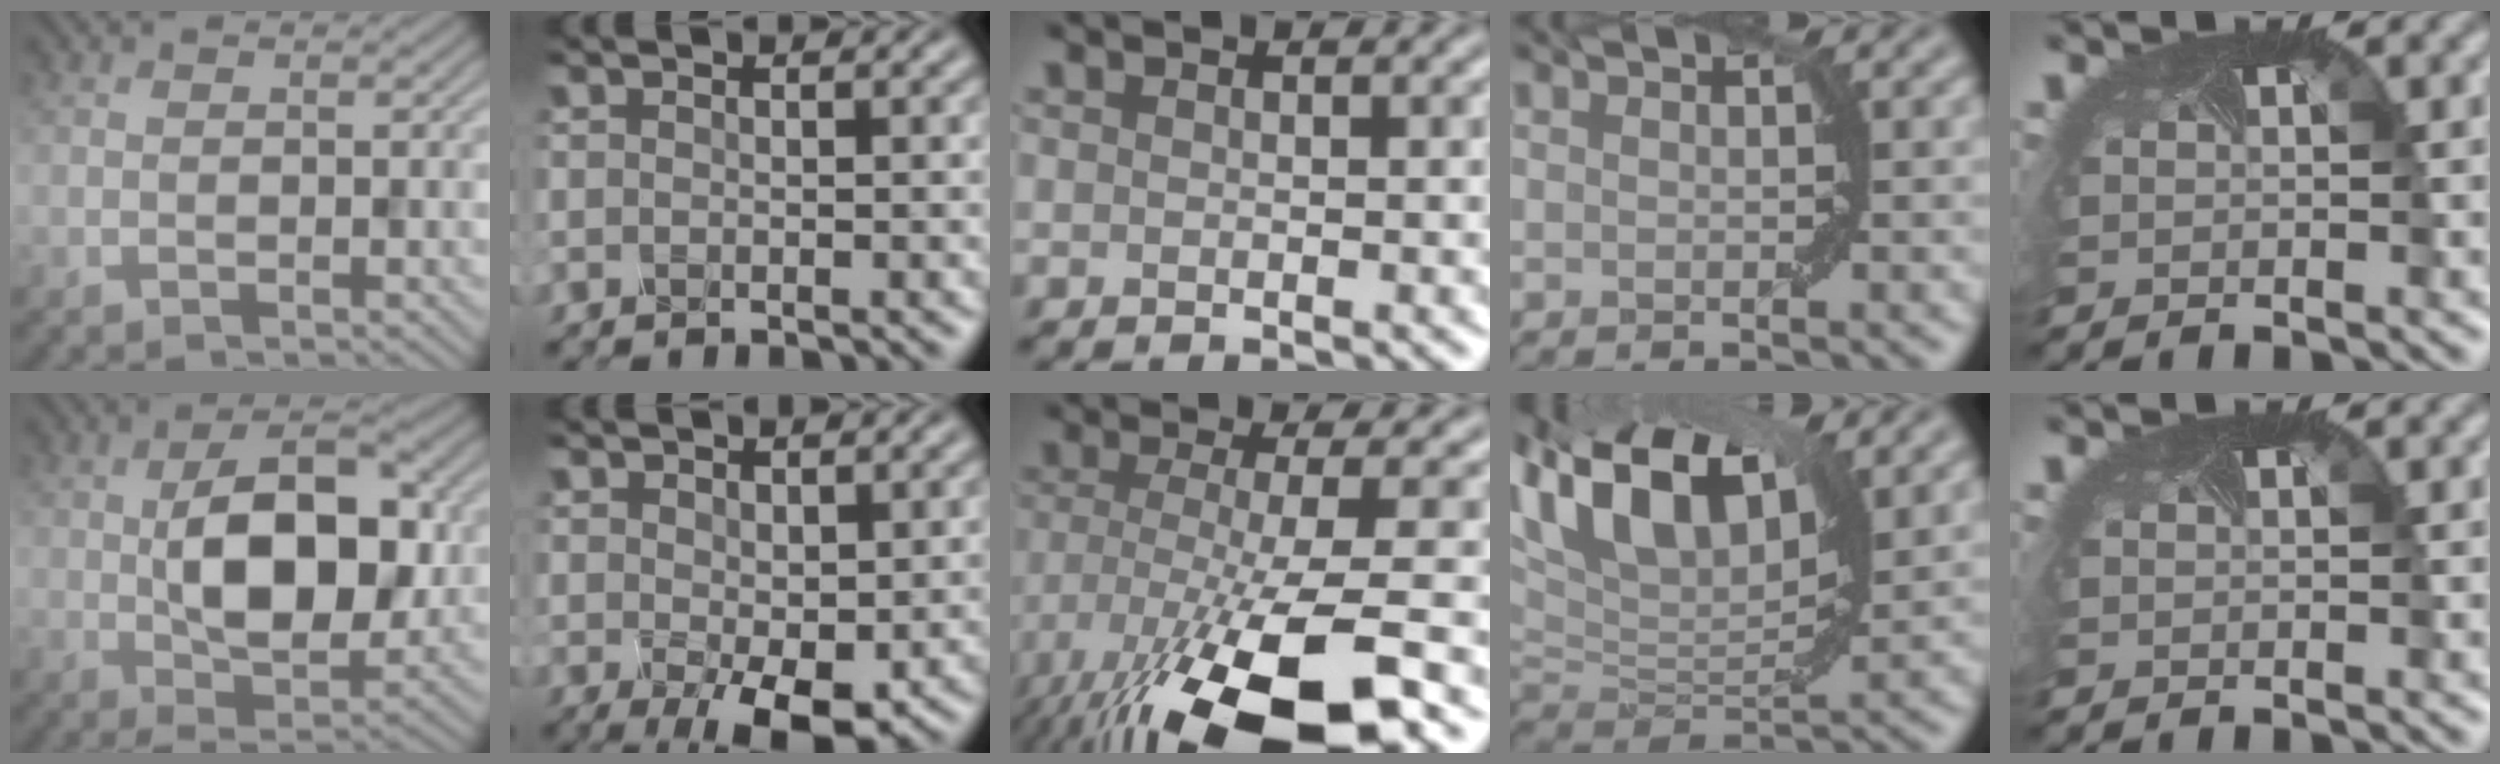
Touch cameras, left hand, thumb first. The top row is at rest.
{"thumb": {"total": 11.0, "force": [0.3, 5.7, 9.4], "torque": [-0.156, 0.004, 0.007]}, "index": {"total": 4.3, "force": [0.0, 2.1, 3.8], "torque": [-0.075, -0.010, 0.008]}, "middle": {"total": 14.2, "force": [-7.8, 3.8, 11.2], "torque": [-0.214, -0.034, -0.128]}, "ring": {"total": 11.8, "force": [6.5, 5.4, 8.2], "torque": [-0.163, 0.029, 0.113]}}